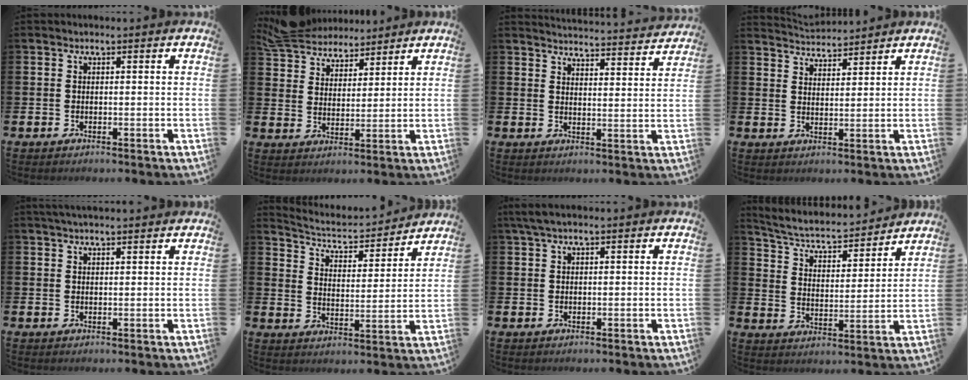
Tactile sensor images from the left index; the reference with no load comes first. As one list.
[{"total": 6.2, "force": [5.9, 1.9, 0.3], "torque": [-0.036, -0.024, 0.111]}, {"total": 4.4, "force": [4.4, 0.0, 0.2], "torque": [-0.004, -0.042, 0.074]}, {"total": 3.6, "force": [3.6, 0.3, -0.3], "torque": [0.000, -0.024, 0.065]}, {"total": 2.2, "force": [2.1, 0.3, 0.8], "torque": [-0.006, -0.004, 0.034]}, {"total": 5.1, "force": [4.9, 1.2, 1.0], "torque": [-0.049, -0.042, 0.078]}, {"total": 2.1, "force": [1.4, 0.4, 1.5], "torque": [-0.033, 0.006, 0.025]}, {"total": 5.0, "force": [4.6, 1.3, 1.5], "torque": [-0.057, -0.042, 0.072]}]